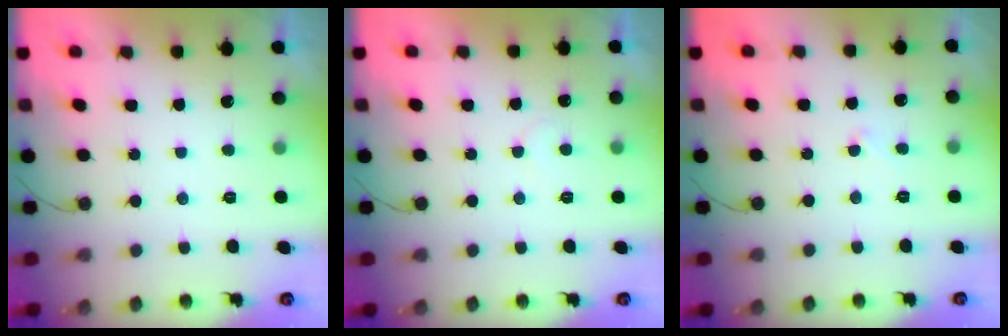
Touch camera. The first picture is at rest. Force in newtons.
{"total": 4.8, "press": 4.8, "slide": 0.5}
{"total": 3.1, "press": 3.1, "slide": 0.2}